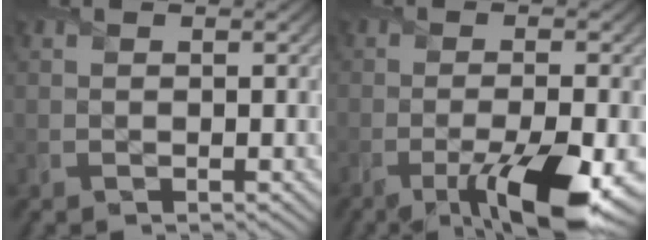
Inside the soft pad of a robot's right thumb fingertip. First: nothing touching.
{"total": 9.3, "force": [-4.4, 2.3, 7.8], "torque": [-0.135, -0.022, -0.068]}